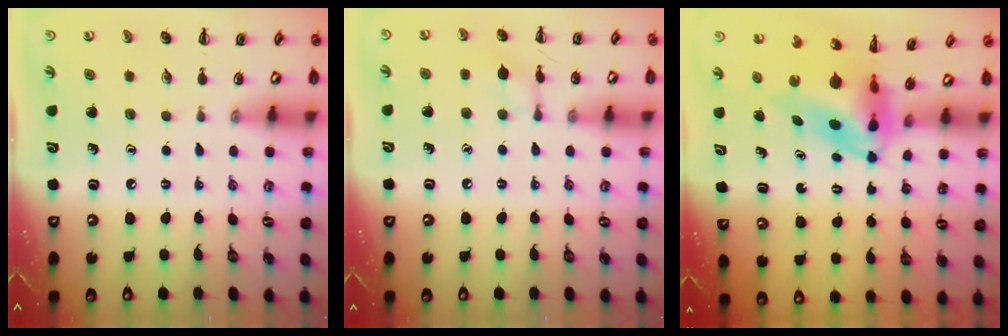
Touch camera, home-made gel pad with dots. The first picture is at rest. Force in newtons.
{"total": 6.2, "press": 6.0, "slide": 1.6}
{"total": 6.0, "press": 5.7, "slide": 1.9}